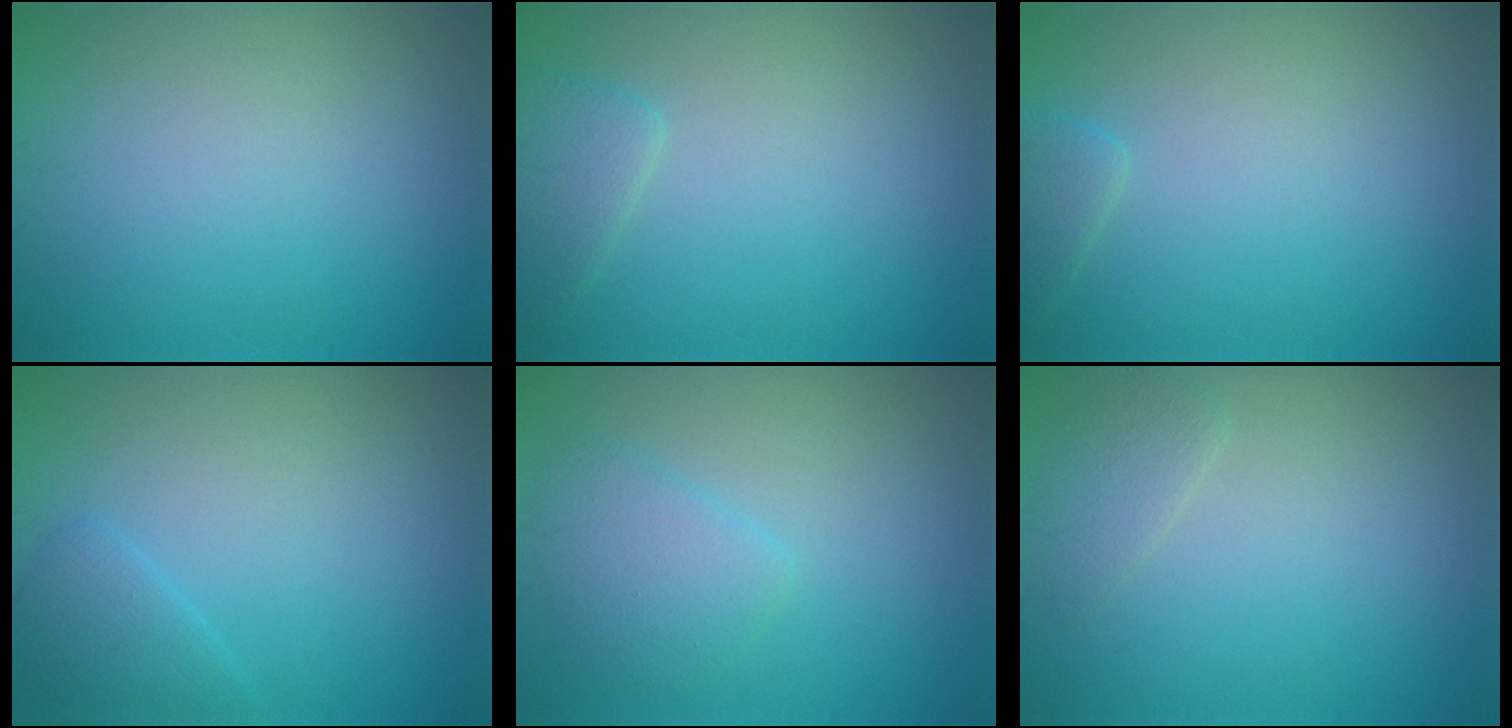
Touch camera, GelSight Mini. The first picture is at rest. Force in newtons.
{"total": 2.1, "press": 2.1, "slide": 0.2}
{"total": 1.5, "press": 1.5, "slide": 0.1}
{"total": 1.8, "press": 1.8, "slide": 0.1}
{"total": 2.7, "press": 2.7, "slide": 0.2}
{"total": 1.6, "press": 1.6, "slide": 0.2}